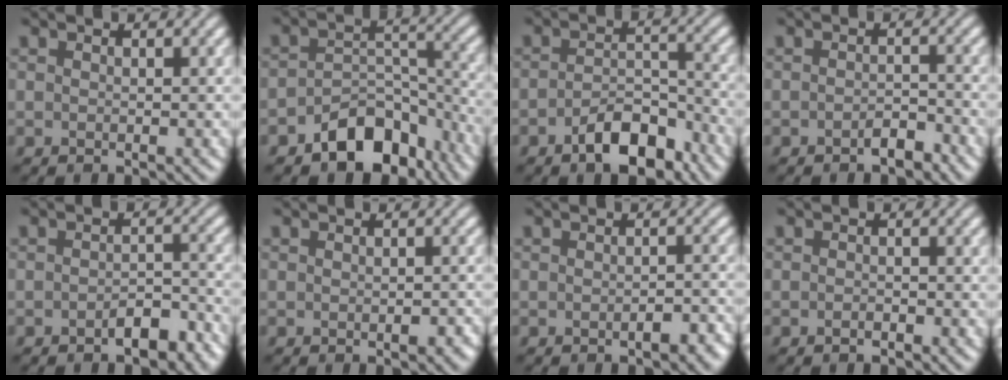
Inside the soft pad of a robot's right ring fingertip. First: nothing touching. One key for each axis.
{"total": 7.6, "fx": -4.8, "fy": 4.4, "fz": 3.9, "tx": -0.046, "ty": -0.007, "tz": -0.078}
{"total": 5.7, "fx": -3.6, "fy": 2.5, "fz": 3.7, "tx": -0.055, "ty": 0.005, "tz": -0.063}
{"total": 1.8, "fx": -1.3, "fy": 0.7, "fz": 1.1, "tx": -0.015, "ty": 0.004, "tz": -0.023}
{"total": 3.4, "fx": -2.0, "fy": 1.5, "fz": 2.2, "tx": -0.032, "ty": 0.007, "tz": -0.029}
{"total": 1.3, "fx": -0.5, "fy": 0.5, "fz": 1.1, "tx": -0.015, "ty": -0.001, "tz": -0.005}
{"total": 2.2, "fx": -1.1, "fy": 0.7, "fz": 1.7, "tx": -0.023, "ty": 0.002, "tz": -0.014}
{"total": 0.7, "fx": -0.5, "fy": 0.2, "fz": 0.4, "tx": -0.008, "ty": 0.000, "tz": -0.008}